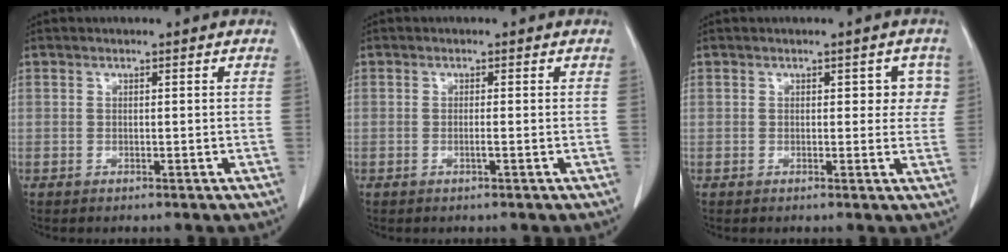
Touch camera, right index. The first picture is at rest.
{"total": 0.9, "force": [-0.3, -0.3, 0.8], "torque": [-0.016, -0.001, -0.006]}
{"total": 3.4, "force": [1.0, 2.1, 2.5], "torque": [-0.013, 0.011, 0.008]}